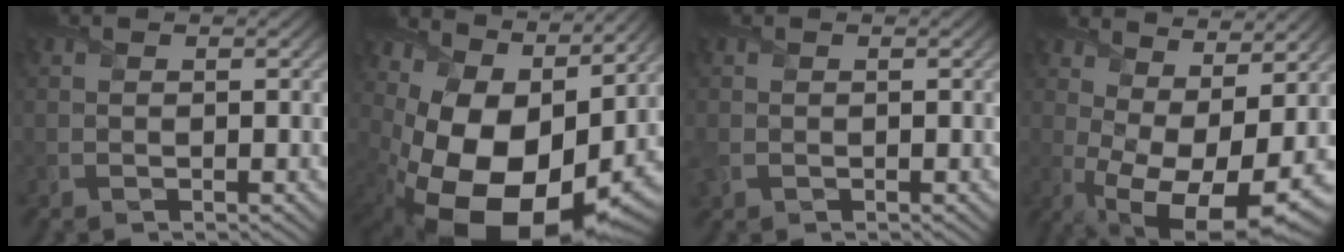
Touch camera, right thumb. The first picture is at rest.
{"total": 17.9, "force": [1.6, 11.8, 13.4], "torque": [-0.231, -0.034, 0.063]}
{"total": 1.7, "force": [-0.4, 1.4, 0.8], "torque": [-0.028, -0.005, -0.011]}
{"total": 13.7, "force": [1.2, 6.8, 11.8], "torque": [-0.193, -0.017, 0.061]}